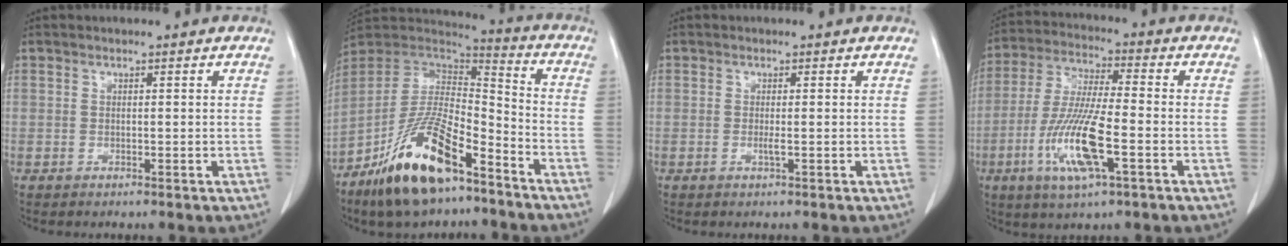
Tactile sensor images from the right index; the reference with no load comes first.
{"total": 18.1, "force": [-11.4, 5.5, 12.9], "torque": [-0.261, -0.007, -0.206]}
{"total": 0.8, "force": [-0.2, -0.1, 0.8], "torque": [-0.018, -0.002, -0.005]}
{"total": 13.0, "force": [-4.5, 1.8, 12.1], "torque": [-0.251, -0.017, -0.084]}